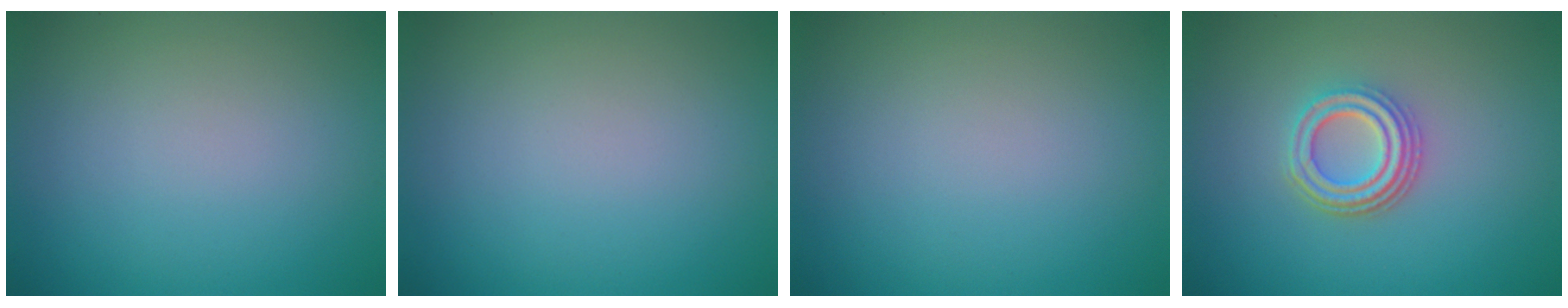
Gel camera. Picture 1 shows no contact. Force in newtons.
{"total": 0.0}
{"total": 0.0}
{"total": 3.7, "press": 3.0, "slide": 2.1}